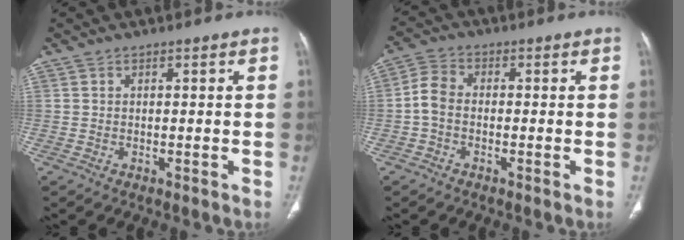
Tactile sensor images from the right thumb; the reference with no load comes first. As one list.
[{"total": 4.4, "force": [-0.9, 3.1, 3.0], "torque": [-0.059, 0.015, -0.029]}]